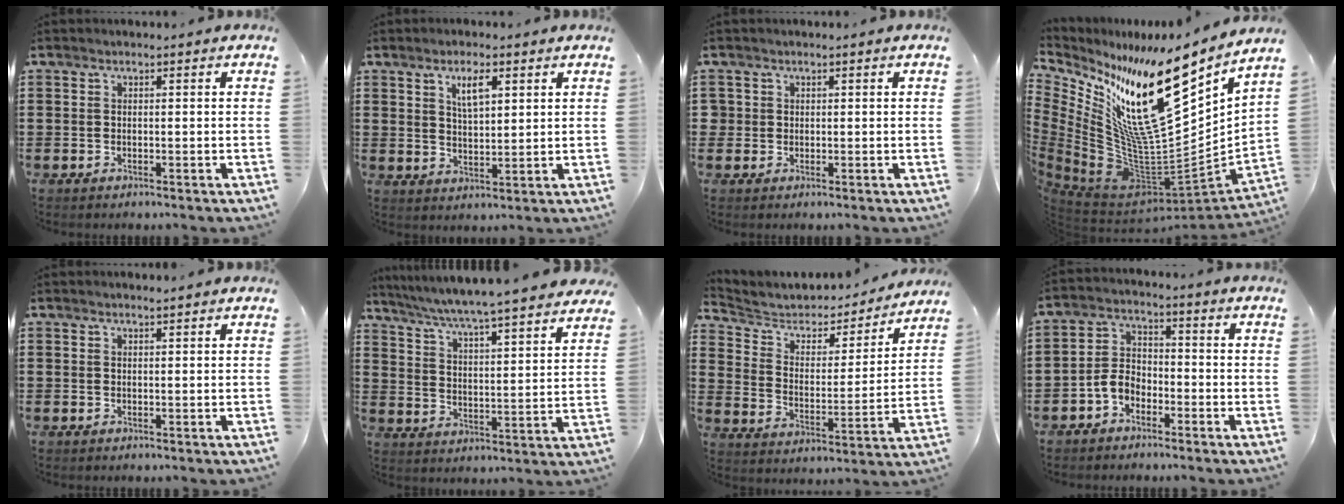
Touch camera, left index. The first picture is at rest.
{"total": 4.7, "force": [2.7, 1.6, 3.5], "torque": [-0.067, 0.002, 0.046]}
{"total": 1.2, "force": [0.3, 1.1, 0.1], "torque": [-0.006, 0.006, 0.004]}
{"total": 20.6, "force": [9.0, 6.5, 17.3], "torque": [-0.308, -0.096, 0.148]}
{"total": 0.7, "force": [0.6, -0.1, 0.3], "torque": [-0.007, -0.002, 0.012]}
{"total": 5.0, "force": [4.6, -0.9, 1.8], "torque": [-0.057, -0.041, 0.071]}
{"total": 4.4, "force": [3.9, 1.8, 0.6], "torque": [-0.042, -0.033, 0.060]}
{"total": 4.3, "force": [-2.9, 2.4, 2.0], "torque": [-0.055, 0.005, -0.062]}